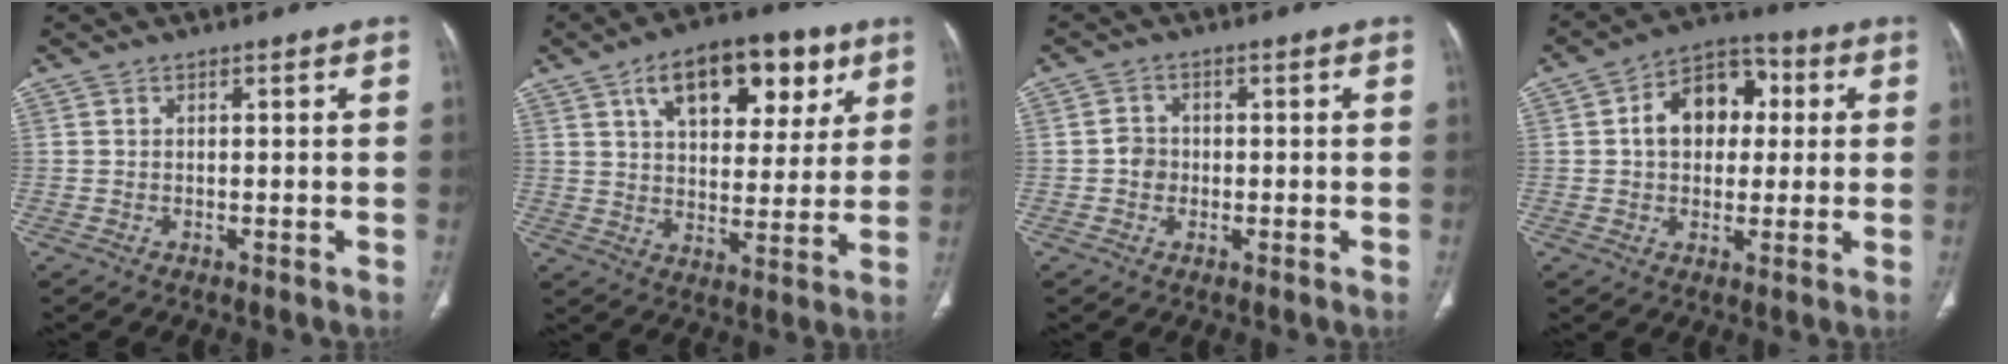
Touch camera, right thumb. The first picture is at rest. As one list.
[{"total": 19.7, "force": [9.5, 10.4, 13.8], "torque": [-0.167, -0.015, 0.151]}, {"total": 2.9, "force": [-0.4, 2.6, 1.2], "torque": [-0.009, 0.008, -0.011]}, {"total": 12.2, "force": [1.9, 8.8, 8.3], "torque": [-0.097, 0.022, 0.022]}]